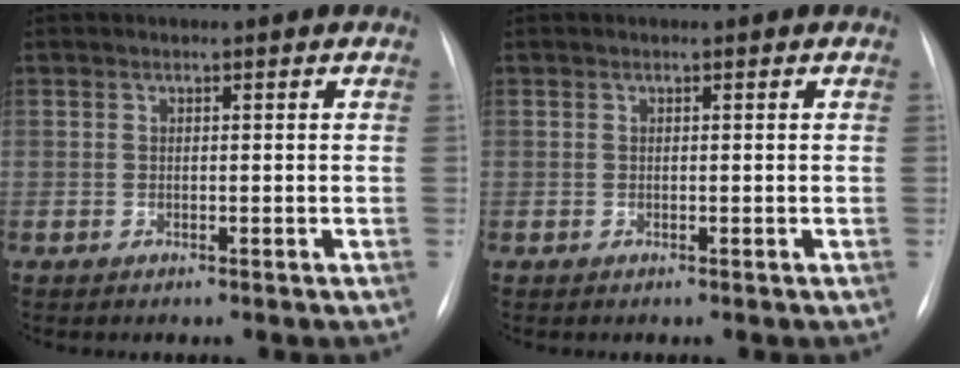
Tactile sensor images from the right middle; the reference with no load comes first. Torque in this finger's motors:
{"motor_torque": [0.00, -0.17, -0.01, 0.00]}